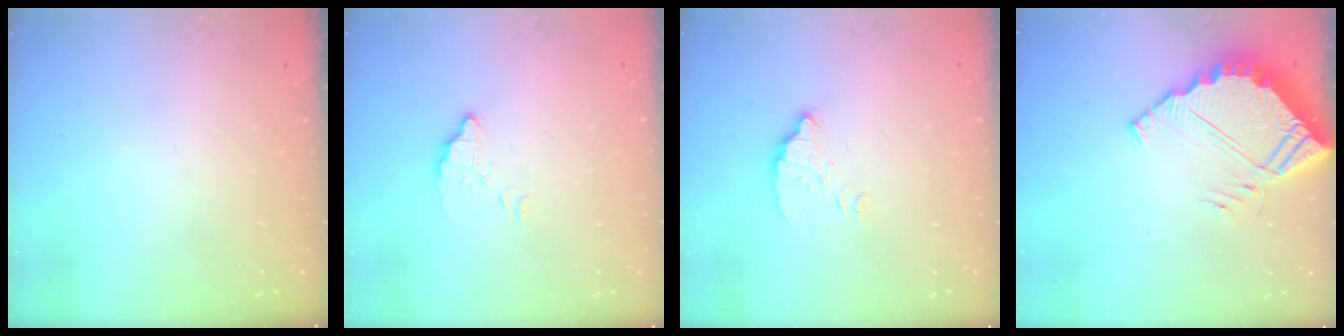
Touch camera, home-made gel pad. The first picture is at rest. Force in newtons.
{"total": 3.1, "press": 3.1, "slide": 0.2}
{"total": 3.8, "press": 3.8, "slide": 0.2}
{"total": 6.5, "press": 6.4, "slide": 0.4}